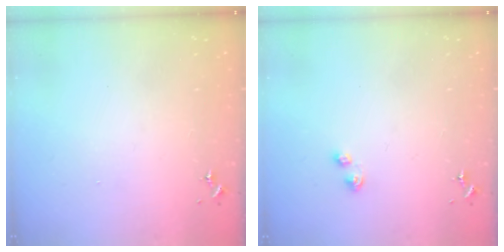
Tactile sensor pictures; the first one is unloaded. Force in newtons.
{"total": 3.0, "press": 2.9, "slide": 0.5}